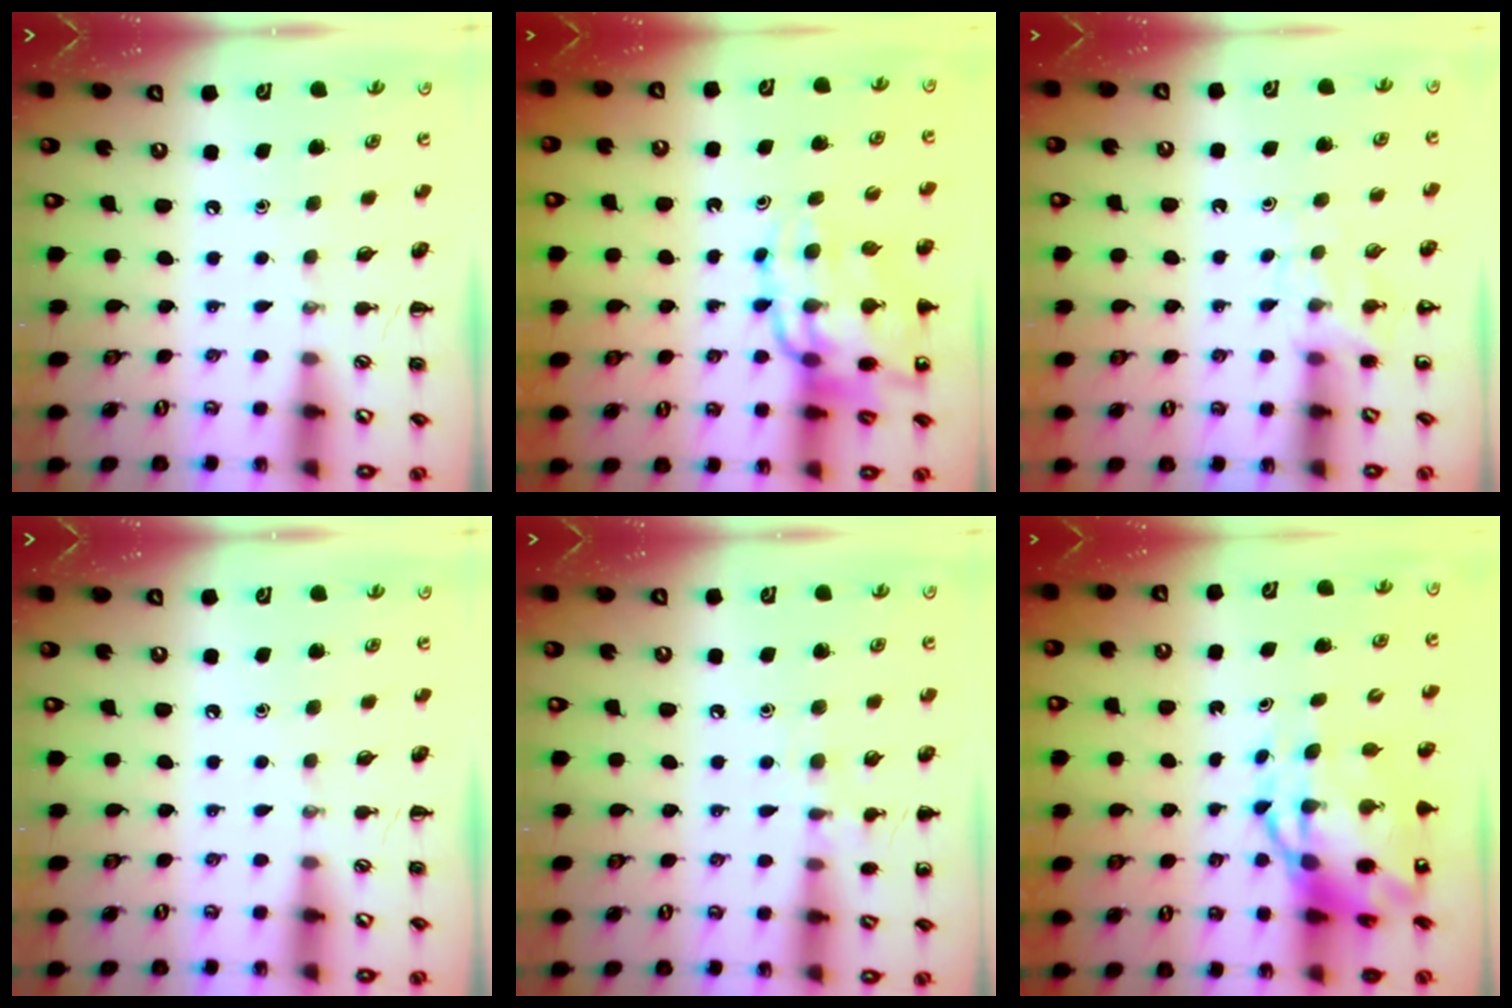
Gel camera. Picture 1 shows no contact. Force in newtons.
{"total": 17.0, "press": 16.6, "slide": 3.9}
{"total": 4.8, "press": 4.6, "slide": 1.5}
{"total": 0.0}
{"total": 7.5, "press": 7.2, "slide": 1.9}
{"total": 10.3, "press": 10.0, "slide": 2.4}